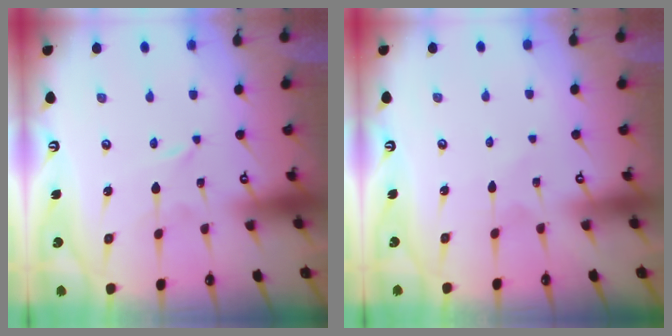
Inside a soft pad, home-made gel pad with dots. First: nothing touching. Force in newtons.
{"total": 2.7, "press": 2.7, "slide": 0.3}